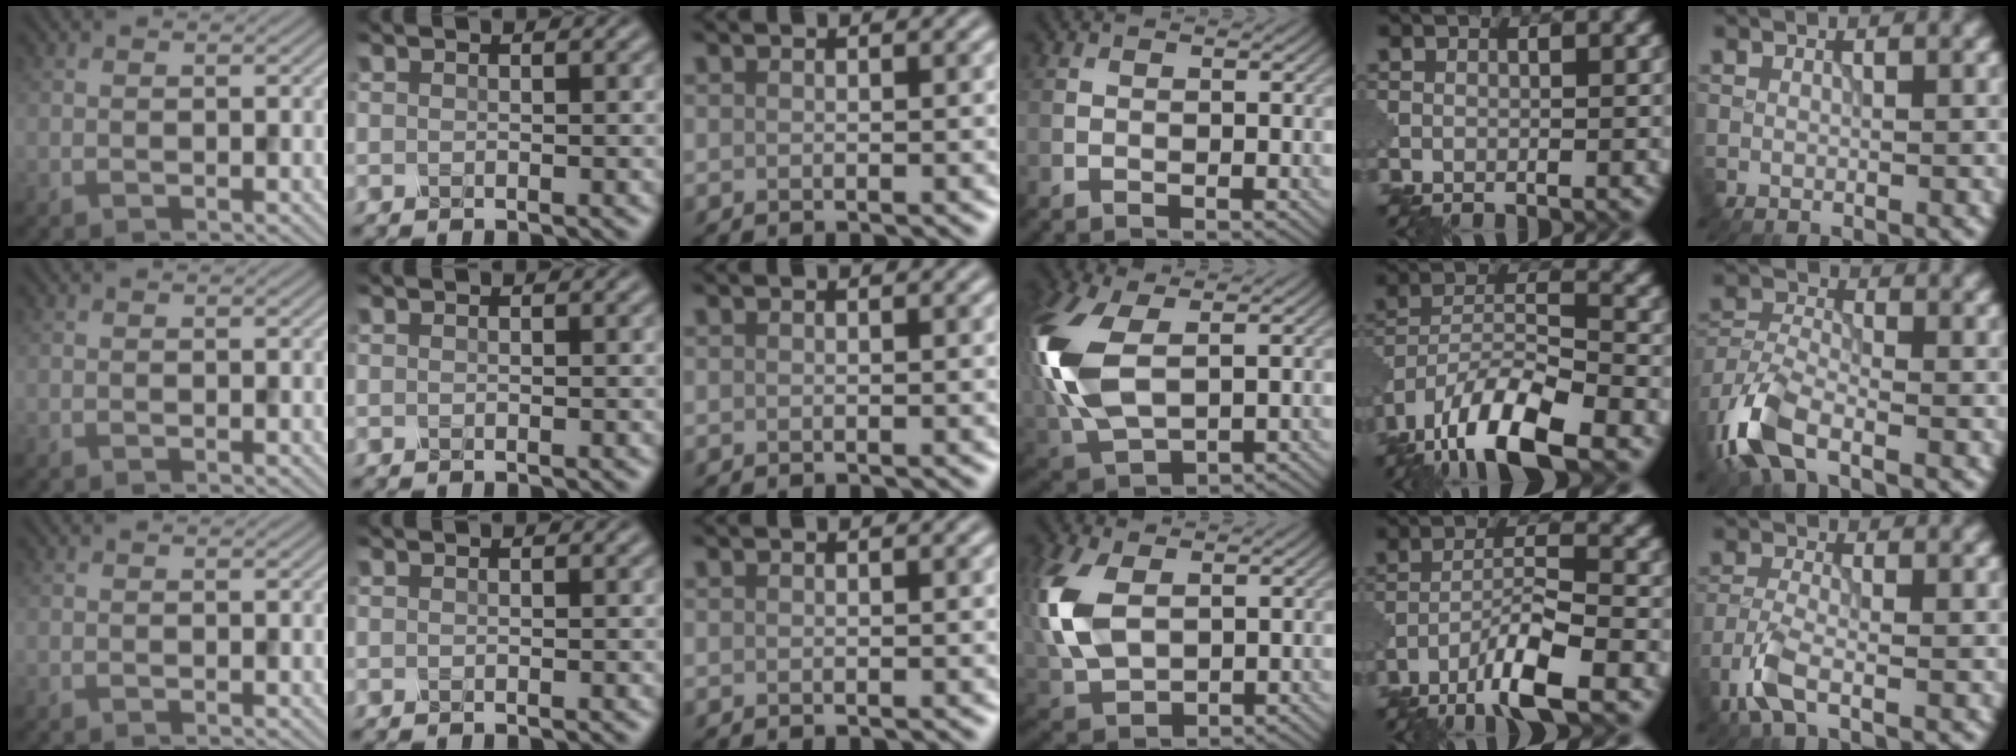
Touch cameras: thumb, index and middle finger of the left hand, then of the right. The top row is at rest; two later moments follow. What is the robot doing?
{"motion": "squeeze", "object": "clothespin"}